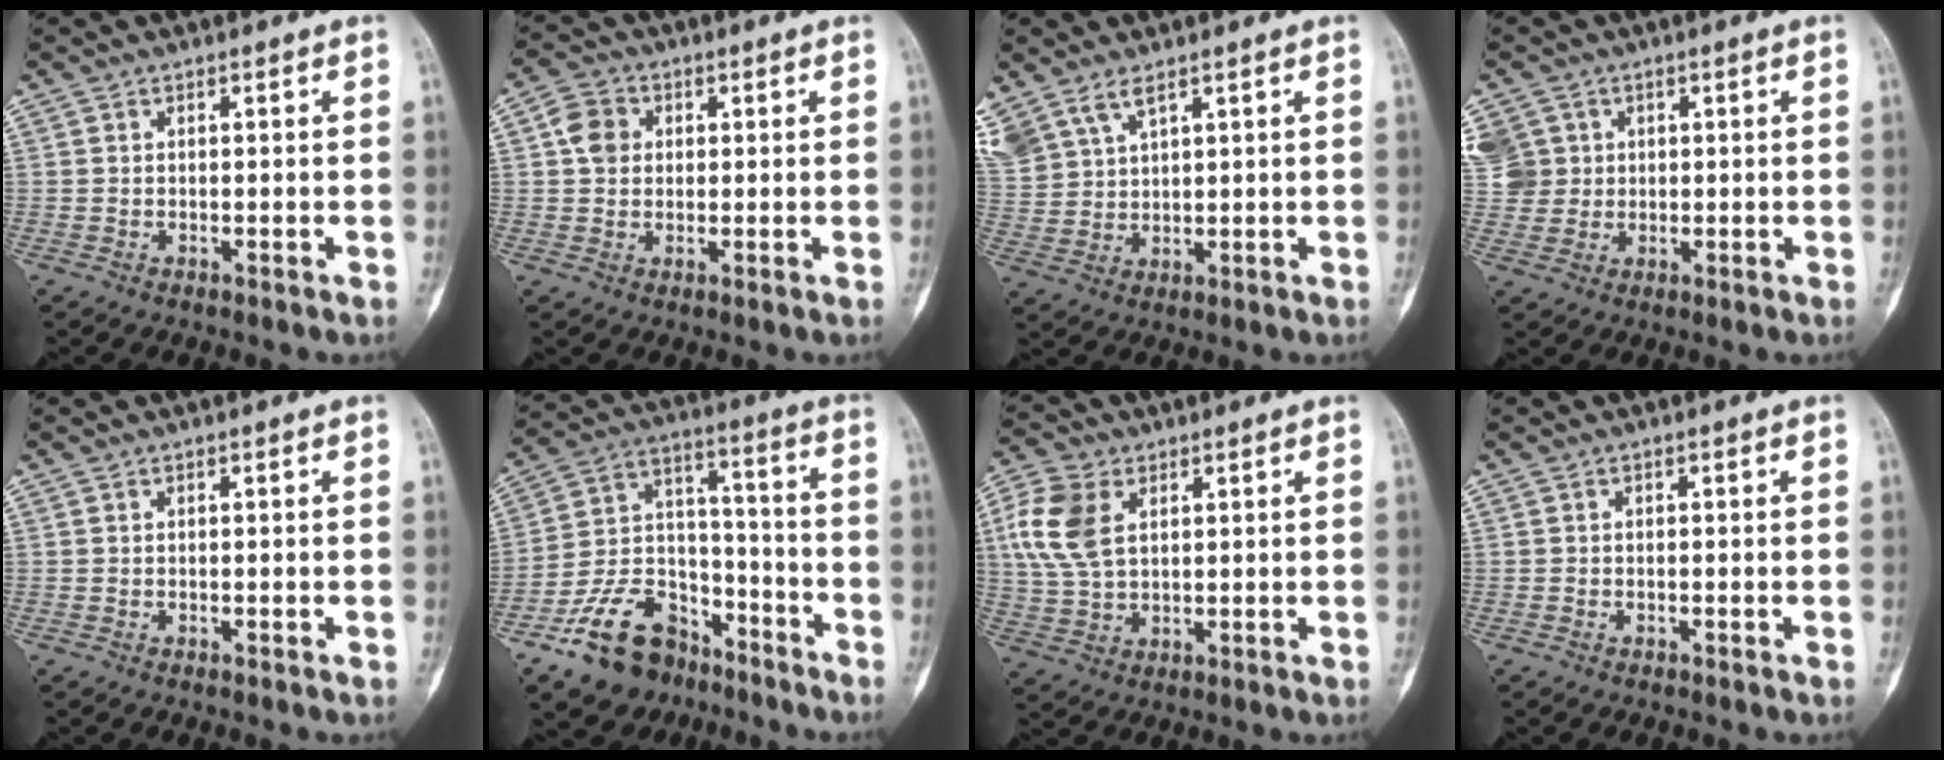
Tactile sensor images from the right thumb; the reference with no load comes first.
{"total": 5.4, "force": [1.1, 4.6, 2.7], "torque": [-0.031, 0.004, 0.013]}
{"total": 11.2, "force": [7.0, 6.1, 6.2], "torque": [-0.147, -0.006, 0.153]}
{"total": 7.8, "force": [2.6, 7.1, 1.9], "torque": [-0.023, 0.011, 0.060]}
{"total": 0.0}
{"total": 16.8, "force": [-11.0, 10.4, 7.4], "torque": [-0.102, 0.091, -0.190]}
{"total": 10.7, "force": [3.1, 6.8, 7.6], "torque": [-0.162, 0.002, 0.062]}
{"total": 0.0}